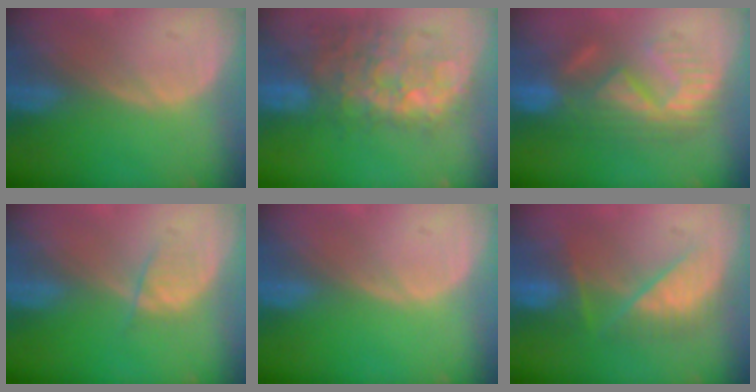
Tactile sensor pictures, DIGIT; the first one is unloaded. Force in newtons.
{"total": 10.7, "press": 10.1, "slide": 3.6}
{"total": 9.0, "press": 8.7, "slide": 2.2}
{"total": 2.1, "press": 2.1, "slide": 0.3}
{"total": 0.0}
{"total": 7.5, "press": 7.2, "slide": 1.8}